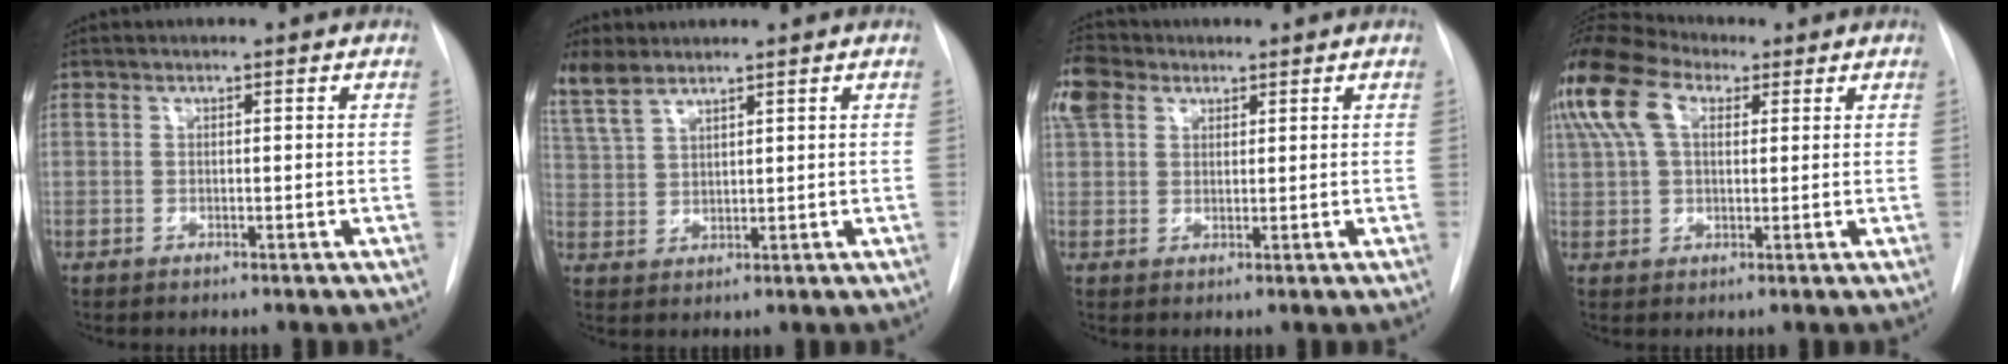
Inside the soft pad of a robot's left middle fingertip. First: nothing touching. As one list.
[{"total": 6.8, "force": [5.7, 2.4, 3.0], "torque": [-0.076, 0.012, 0.127]}, {"total": 6.1, "force": [3.5, 4.0, 2.9], "torque": [-0.083, 0.027, 0.073]}, {"total": 17.5, "force": [8.2, 10.6, 11.3], "torque": [-0.295, 0.075, 0.150]}]